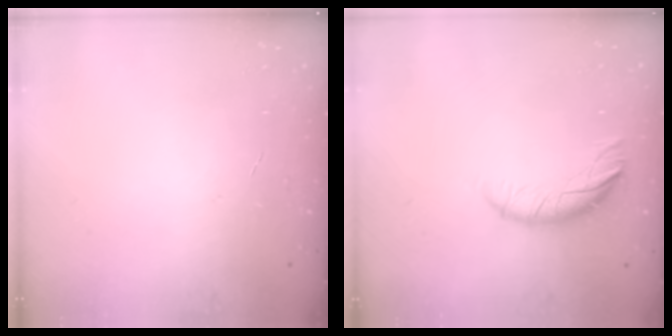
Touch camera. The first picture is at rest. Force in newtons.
{"total": 9.4, "press": 9.4, "slide": 1.1}